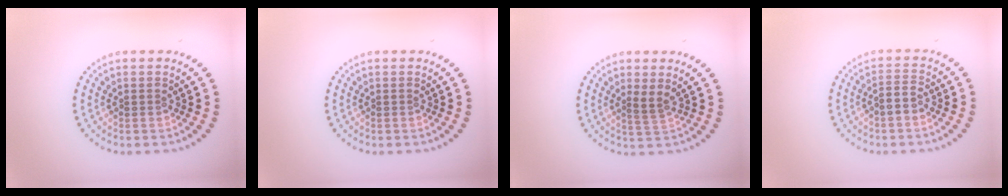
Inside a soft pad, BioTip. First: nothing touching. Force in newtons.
{"total": 0.0}
{"total": 1.3, "press": 1.0, "slide": 0.9}
{"total": 1.5, "press": 1.3, "slide": 0.9}